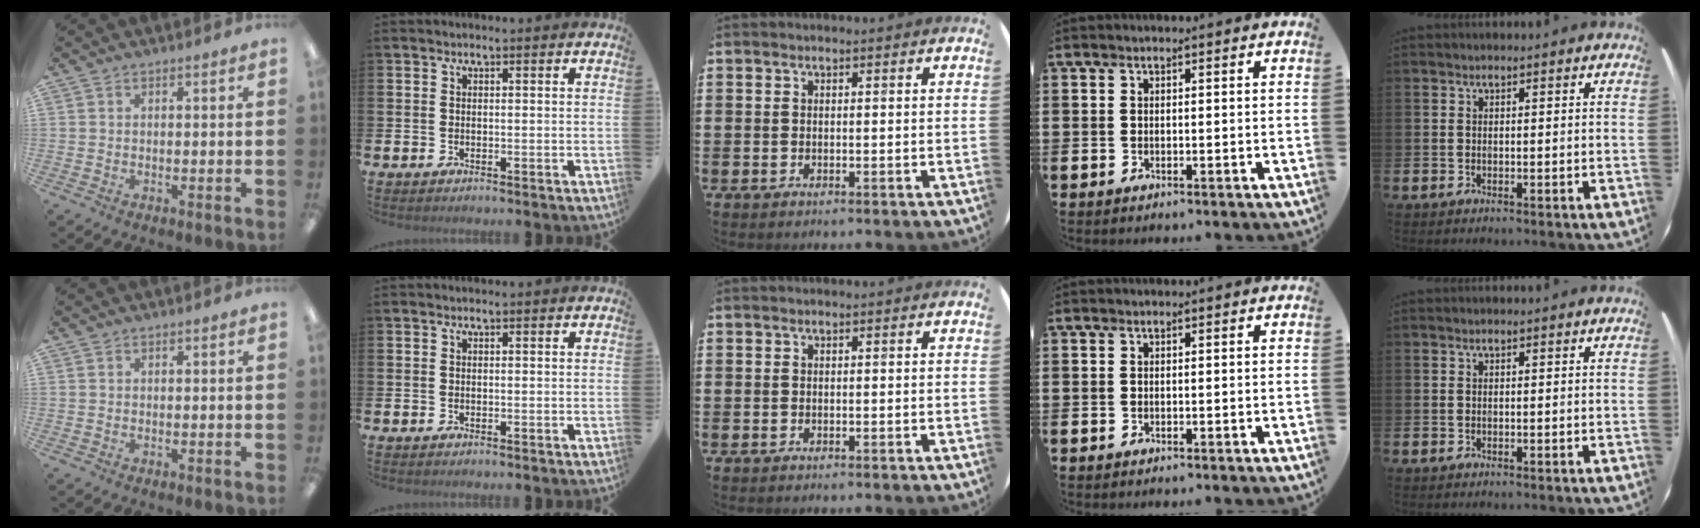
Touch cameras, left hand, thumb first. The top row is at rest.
{}